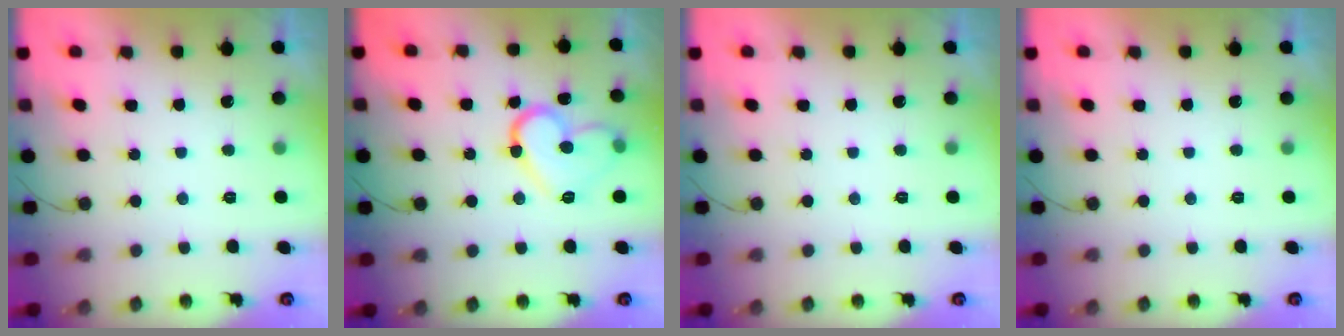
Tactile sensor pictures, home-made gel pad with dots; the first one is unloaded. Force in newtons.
{"total": 13.9, "press": 13.8, "slide": 1.2}
{"total": 0.0}
{"total": 0.0}